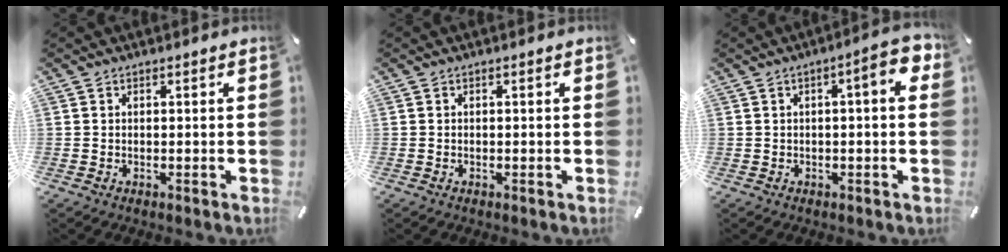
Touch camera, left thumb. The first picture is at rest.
{"total": 0.5, "force": [-0.2, 0.2, 0.4], "torque": [-0.008, -0.001, -0.004]}
{"total": 6.3, "force": [1.2, 1.3, 6.0], "torque": [-0.085, -0.010, 0.015]}